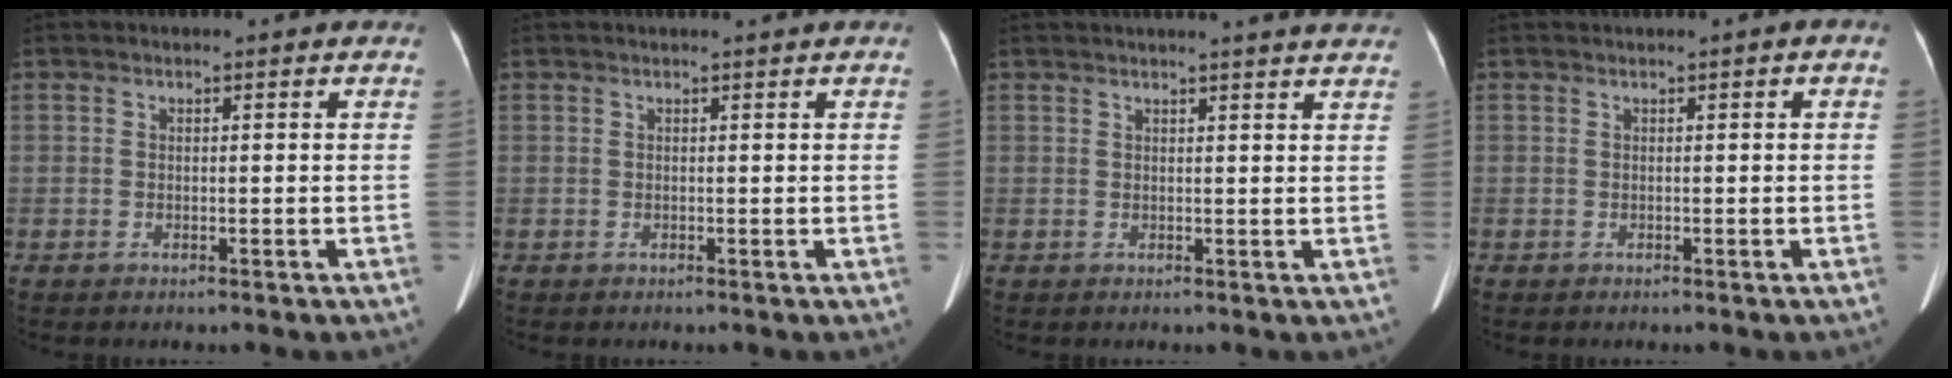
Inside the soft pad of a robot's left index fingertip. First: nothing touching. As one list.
[{"total": 1.1, "force": [0.9, -0.3, 0.5], "torque": [-0.008, 0.007, 0.020]}, {"total": 9.9, "force": [9.0, -0.1, 4.0], "torque": [-0.055, 0.014, 0.089]}, {"total": 0.5, "force": [-0.1, 0.4, 0.3], "torque": [0.002, 0.011, -0.004]}]